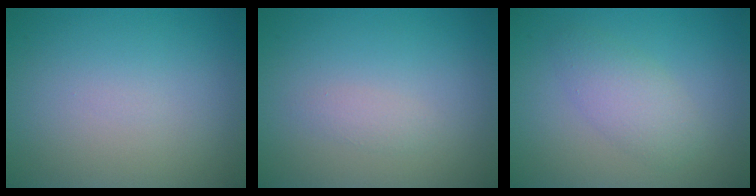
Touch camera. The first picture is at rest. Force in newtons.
{"total": 0.9, "press": 0.9, "slide": 0.0}
{"total": 2.7, "press": 2.7, "slide": 0.1}